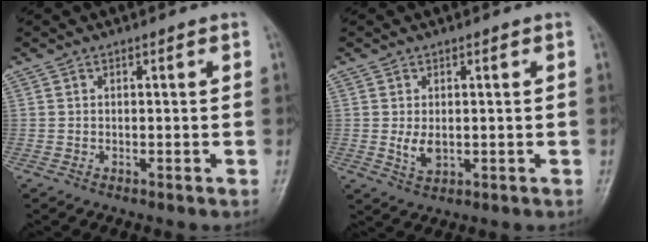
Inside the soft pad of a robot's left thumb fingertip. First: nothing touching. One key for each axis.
{"total": 3.3, "fx": 0.1, "fy": 2.0, "fz": 2.6, "tx": -0.043, "ty": -0.009, "tz": 0.008}